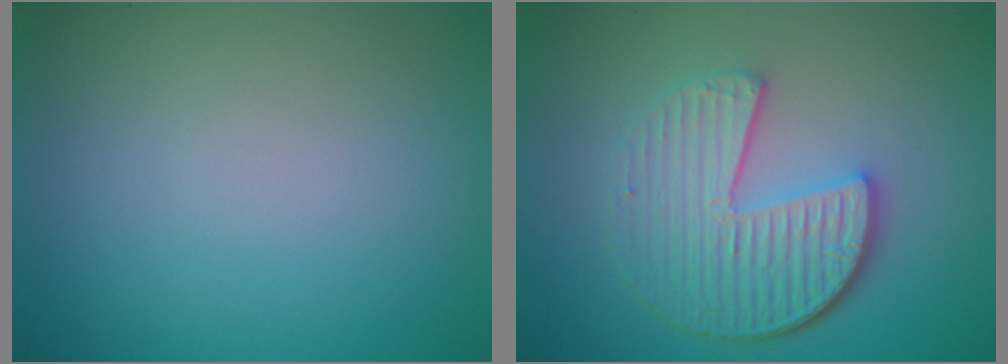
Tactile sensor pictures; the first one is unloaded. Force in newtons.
{"total": 5.9, "press": 4.3, "slide": 4.1}